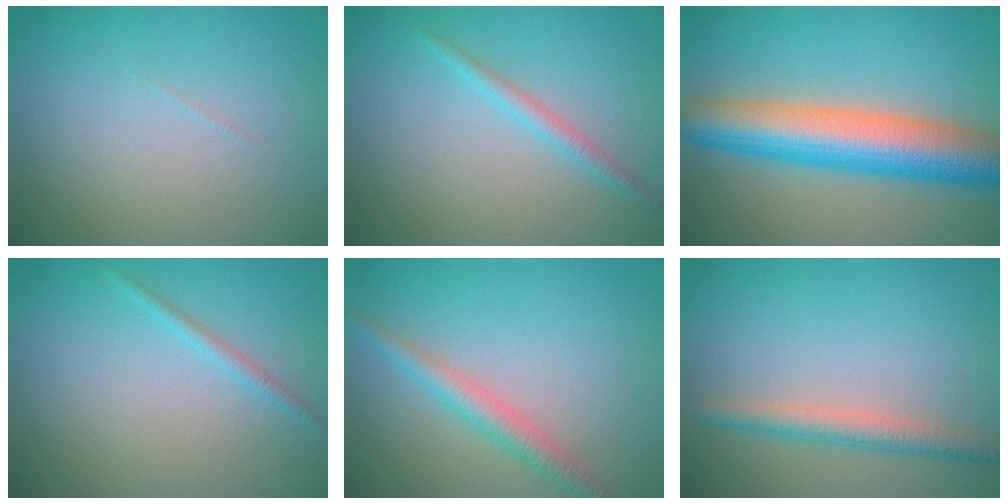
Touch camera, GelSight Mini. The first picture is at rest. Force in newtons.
{"total": 1.4, "press": 1.4, "slide": 0.1}
{"total": 9.2, "press": 9.2, "slide": 0.3}
{"total": 1.0, "press": 1.0, "slide": 0.1}
{"total": 2.7, "press": 2.7, "slide": 0.0}
{"total": 2.7, "press": 2.7, "slide": 0.2}